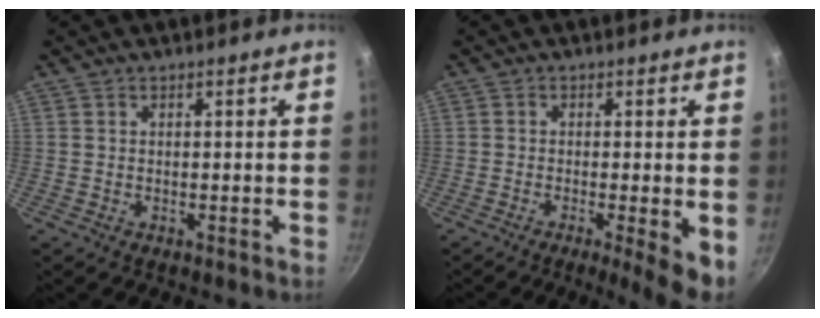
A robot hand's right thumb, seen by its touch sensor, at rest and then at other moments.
{"total": 6.3, "force": [-1.7, 1.1, 6.0], "torque": [-0.081, -0.005, -0.024]}